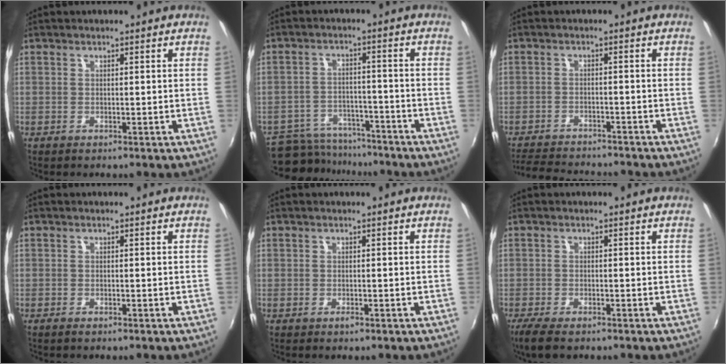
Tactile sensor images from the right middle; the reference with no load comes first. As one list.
[{"total": 12.0, "force": [-10.6, 4.7, 3.0], "torque": [-0.086, 0.007, -0.151]}, {"total": 10.4, "force": [-9.6, 1.8, 3.4], "torque": [-0.091, -0.009, -0.149]}, {"total": 0.8, "force": [-0.6, 0.1, 0.4], "torque": [-0.009, -0.003, -0.013]}, {"total": 0.6, "force": [-0.5, 0.3, 0.3], "torque": [-0.006, -0.002, -0.010]}, {"total": 4.5, "force": [-3.4, 1.0, 2.8], "torque": [-0.069, -0.017, -0.063]}]